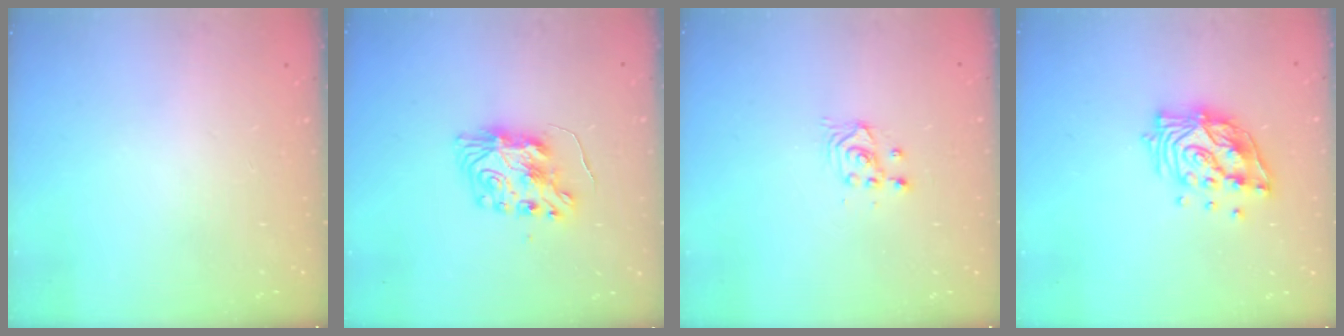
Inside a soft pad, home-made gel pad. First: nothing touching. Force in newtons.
{"total": 9.0, "press": 9.0, "slide": 0.9}
{"total": 2.4, "press": 2.4, "slide": 0.2}
{"total": 13.7, "press": 13.7, "slide": 1.2}